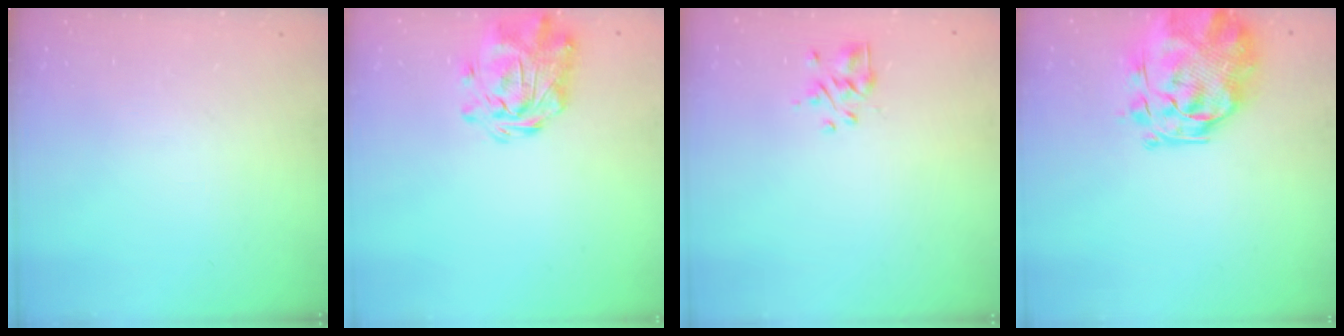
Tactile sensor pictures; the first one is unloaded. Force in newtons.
{"total": 2.9, "press": 2.6, "slide": 1.3}
{"total": 2.3, "press": 2.1, "slide": 0.9}
{"total": 3.5, "press": 3.2, "slide": 1.5}